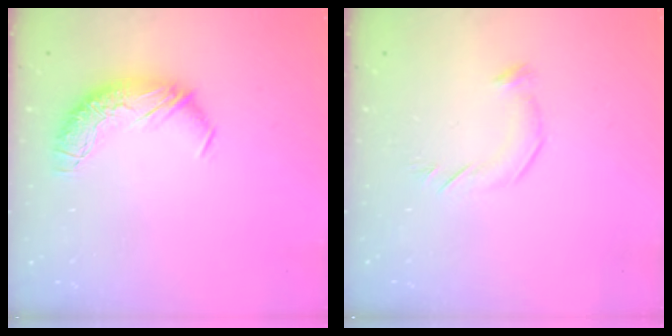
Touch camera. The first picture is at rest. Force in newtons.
{"total": 5.5, "press": 5.4, "slide": 1.4}